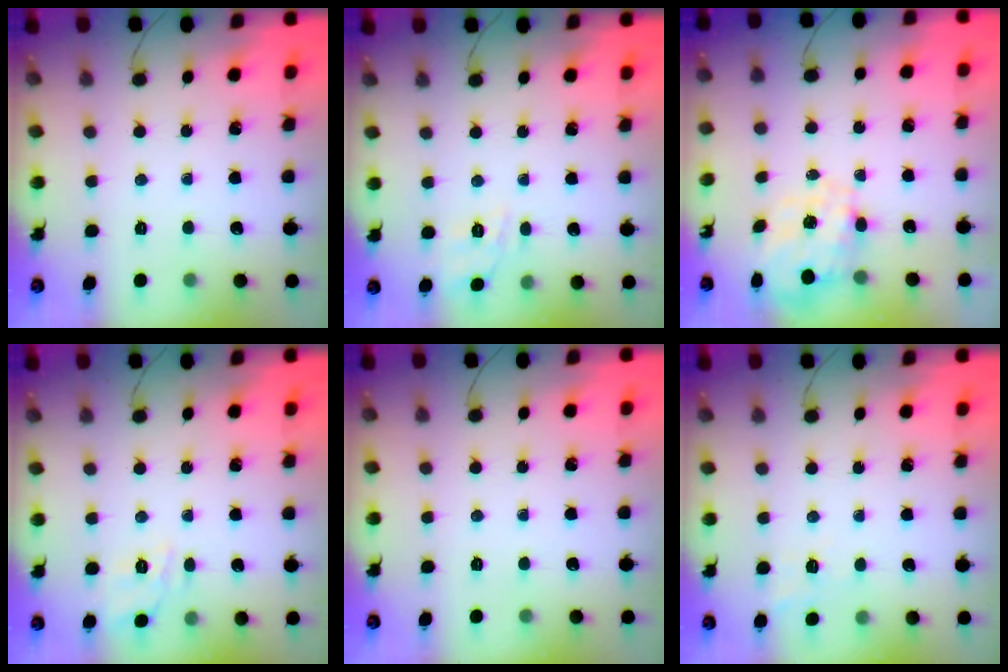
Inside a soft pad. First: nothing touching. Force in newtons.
{"total": 7.9, "press": 7.7, "slide": 1.7}
{"total": 7.9, "press": 7.8, "slide": 1.0}
{"total": 8.7, "press": 8.6, "slide": 1.5}
{"total": 0.0}
{"total": 6.9, "press": 6.6, "slide": 2.1}